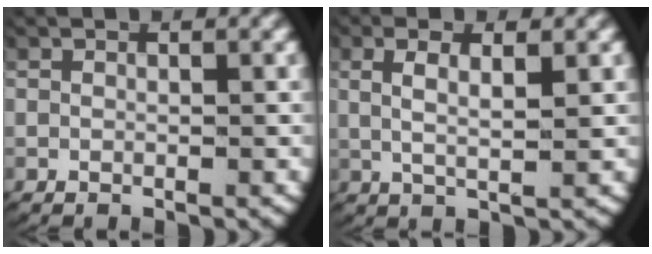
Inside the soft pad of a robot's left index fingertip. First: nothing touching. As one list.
[{"total": 3.5, "force": [1.2, 1.3, 3.1], "torque": [-0.063, -0.004, 0.024]}]